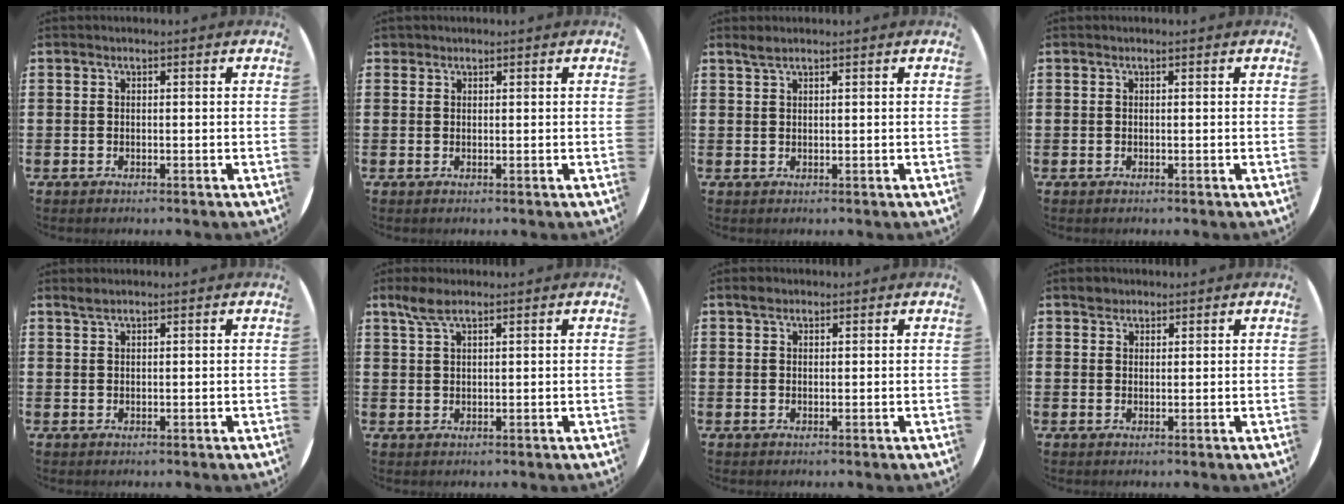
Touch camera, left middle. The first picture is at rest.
{"total": 0.6, "force": [0.6, 0.3, -0.1], "torque": [0.001, 0.003, 0.011]}
{"total": 1.2, "force": [1.1, 0.1, 0.5], "torque": [-0.011, 0.003, 0.020]}
{"total": 0.0}
{"total": 0.9, "force": [0.8, 0.0, 0.3], "torque": [-0.006, 0.000, 0.016]}
{"total": 3.1, "force": [2.2, 0.9, 2.0], "torque": [-0.044, 0.005, 0.041]}
{"total": 1.1, "force": [0.9, 0.5, 0.2], "torque": [0.001, 0.001, 0.016]}
{"total": 1.5, "force": [1.4, 0.7, 0.0], "torque": [0.006, -0.002, 0.026]}